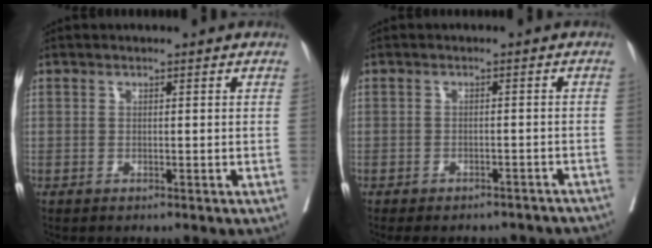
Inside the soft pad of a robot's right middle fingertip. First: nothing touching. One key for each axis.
{"total": 12.2, "fx": -10.7, "fy": 4.4, "fz": 3.9, "tx": -0.061, "ty": 0.004, "tz": -0.112}